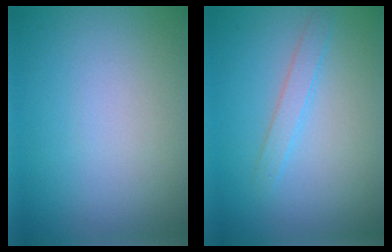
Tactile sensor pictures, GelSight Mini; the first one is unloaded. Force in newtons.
{"total": 1.6, "press": 1.6, "slide": 0.2}